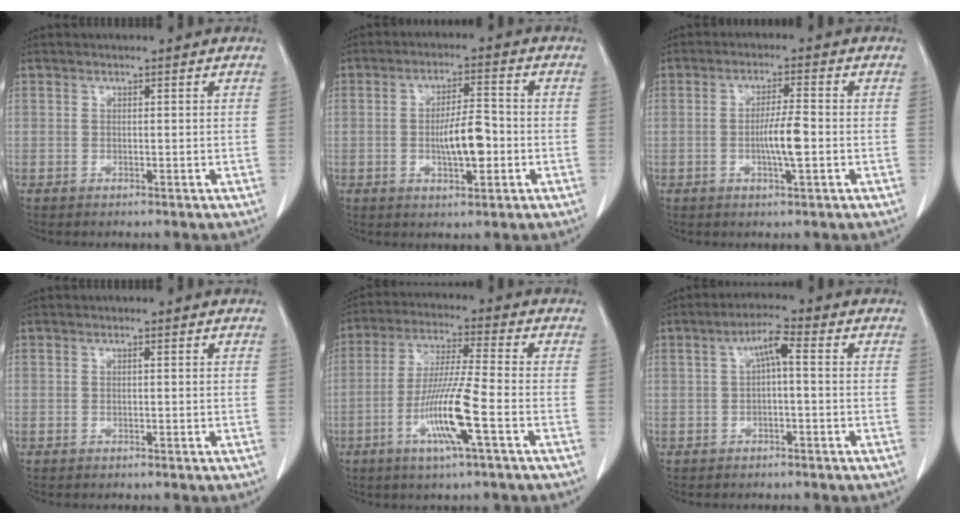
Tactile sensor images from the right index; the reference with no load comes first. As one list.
[{"total": 7.0, "force": [-1.3, 2.0, 6.6], "torque": [-0.119, 0.005, -0.021]}, {"total": 5.4, "force": [-1.1, 0.3, 5.3], "torque": [-0.098, -0.005, -0.020]}, {"total": 0.0}, {"total": 11.0, "force": [-4.0, -0.3, 10.3], "torque": [-0.203, -0.012, -0.079]}, {"total": 4.0, "force": [0.5, 0.6, 3.9], "torque": [-0.068, 0.019, 0.005]}]